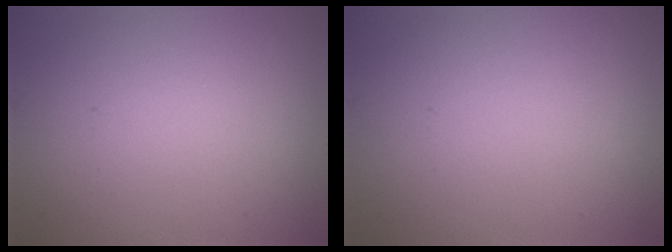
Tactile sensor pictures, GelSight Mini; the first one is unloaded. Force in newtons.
{"total": 0.0}